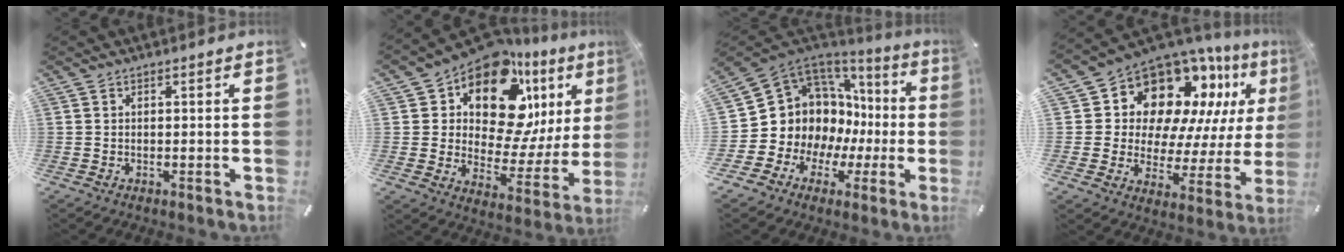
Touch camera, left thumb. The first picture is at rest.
{"total": 17.2, "force": [10.7, 9.3, 9.7], "torque": [-0.166, -0.087, 0.186]}
{"total": 12.8, "force": [3.3, 11.7, 4.1], "torque": [-0.085, -0.061, 0.089]}
{"total": 14.8, "force": [9.3, 9.9, 5.8], "torque": [-0.095, -0.086, 0.164]}